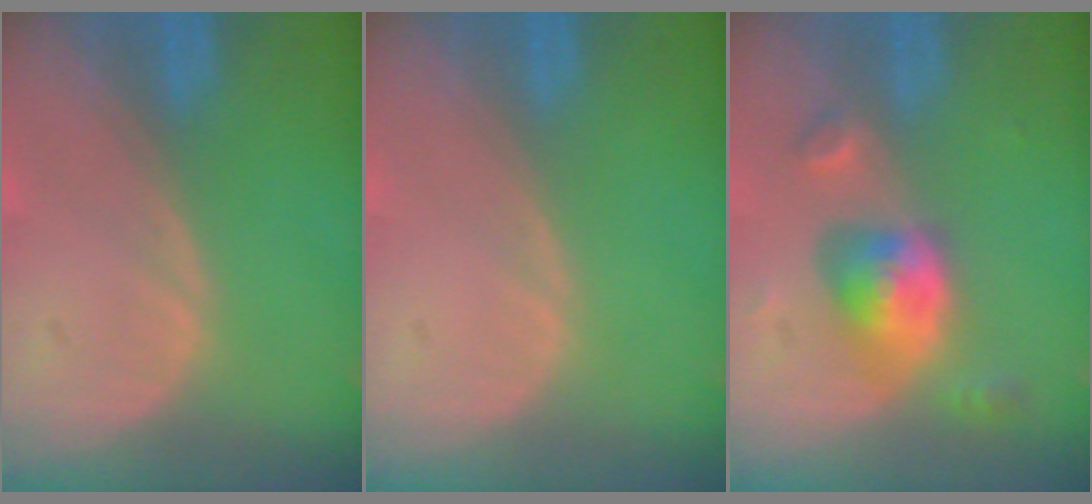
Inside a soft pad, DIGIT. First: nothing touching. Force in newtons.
{"total": 0.0}
{"total": 5.7, "press": 5.4, "slide": 1.8}